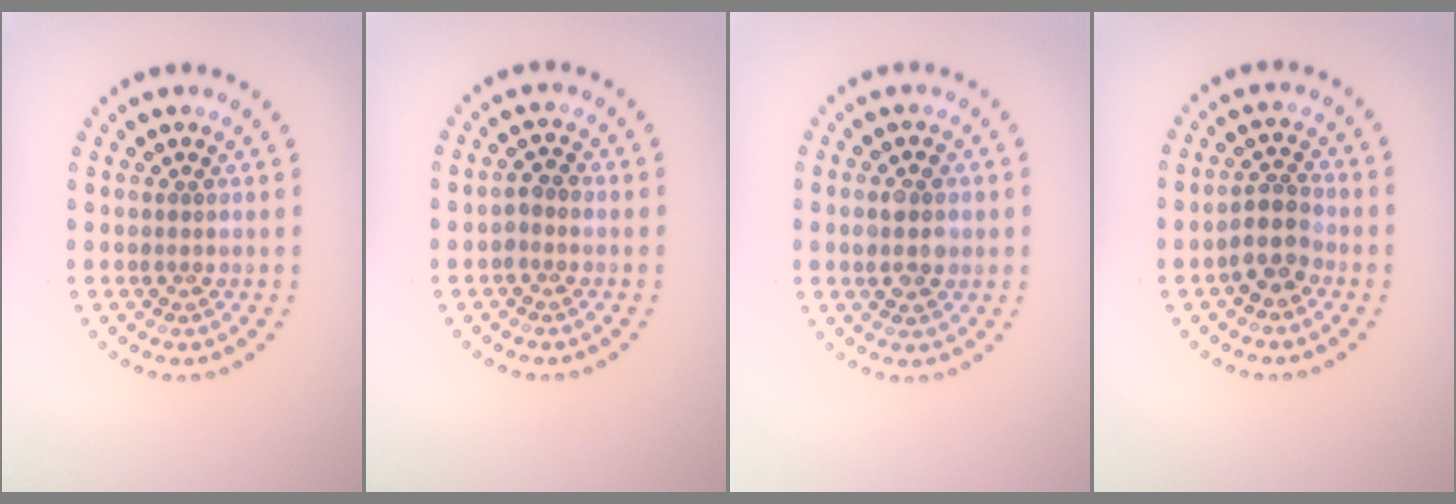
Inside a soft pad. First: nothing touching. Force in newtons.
{"total": 1.0, "press": 0.9, "slide": 0.4}
{"total": 2.1, "press": 2.1, "slide": 0.2}
{"total": 2.6, "press": 2.3, "slide": 1.2}